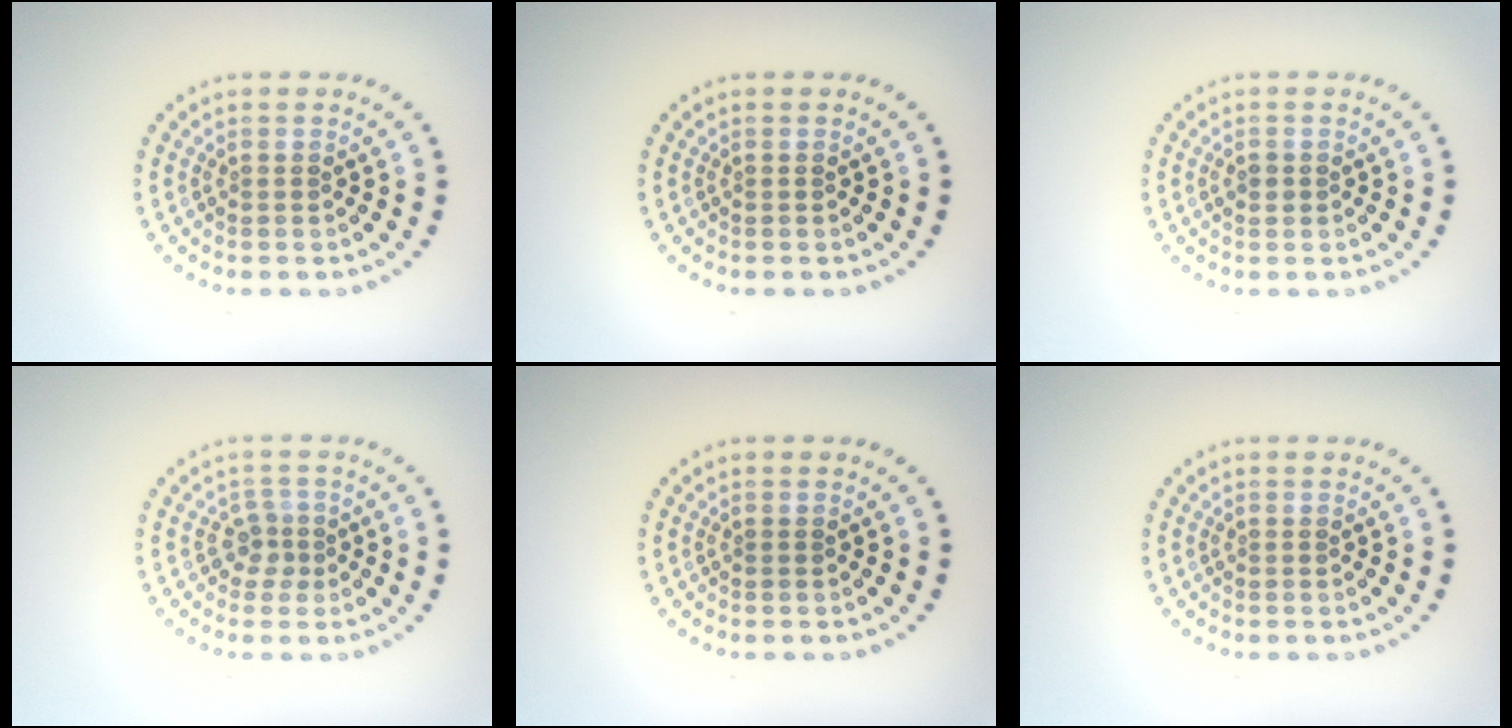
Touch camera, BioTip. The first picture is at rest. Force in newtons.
{"total": 0.0}
{"total": 1.1, "press": 1.1, "slide": 0.1}
{"total": 1.9, "press": 1.4, "slide": 1.2}
{"total": 0.0}
{"total": 0.0}